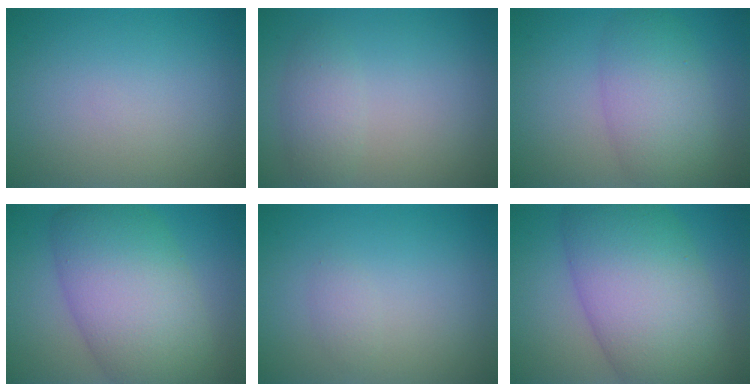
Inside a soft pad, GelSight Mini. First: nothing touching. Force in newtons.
{"total": 2.1, "press": 2.1, "slide": 0.2}
{"total": 5.6, "press": 5.6, "slide": 0.1}
{"total": 10.7, "press": 10.7, "slide": 0.7}
{"total": 0.8, "press": 0.8, "slide": 0.0}
{"total": 11.9, "press": 11.9, "slide": 0.3}